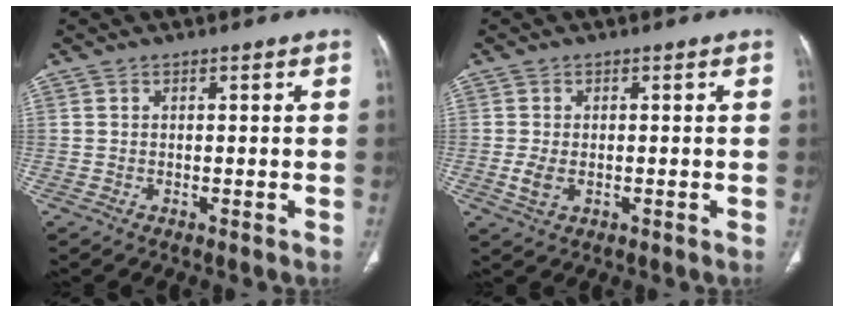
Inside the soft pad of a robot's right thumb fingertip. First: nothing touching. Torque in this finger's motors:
{"motor_torque": [-0.08, 0.18, 0.18, 0.42, 0.10]}